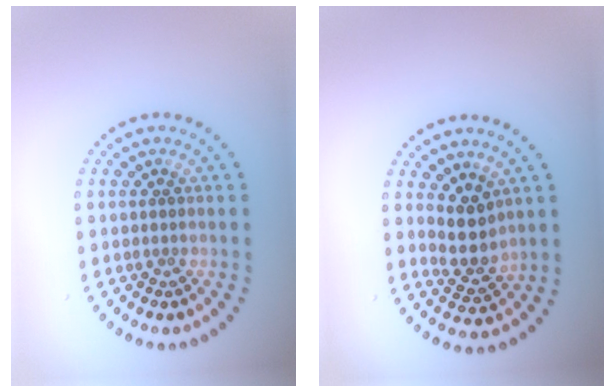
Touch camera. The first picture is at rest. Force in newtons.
{"total": 2.7, "press": 2.2, "slide": 1.6}